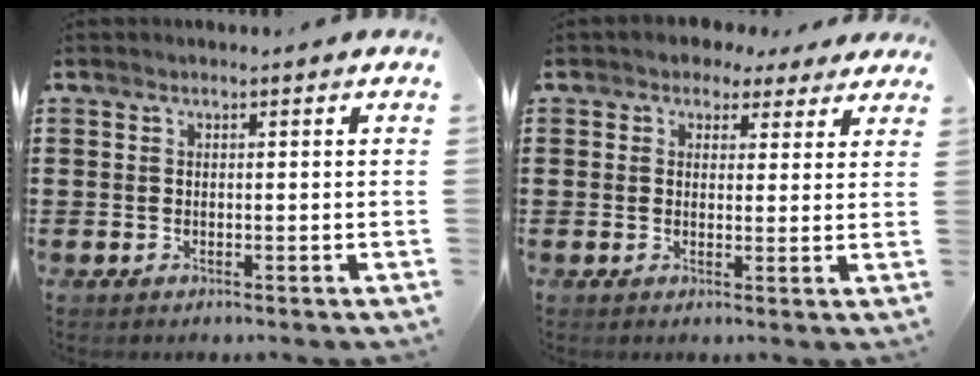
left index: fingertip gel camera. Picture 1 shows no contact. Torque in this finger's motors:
{"motor_torque": [2.14, 0.00, 0.31, 0.02]}